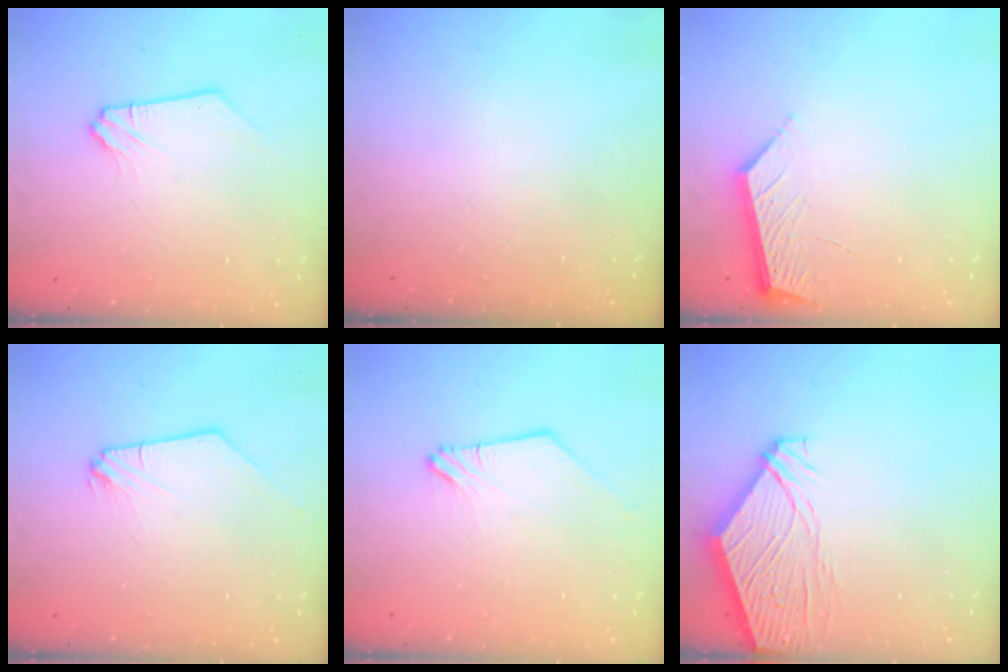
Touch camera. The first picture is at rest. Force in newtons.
{"total": 0.0}
{"total": 4.3, "press": 4.3, "slide": 0.4}
{"total": 0.6, "press": 0.6, "slide": 0.1}
{"total": 0.0}
{"total": 11.1, "press": 11.0, "slide": 1.5}